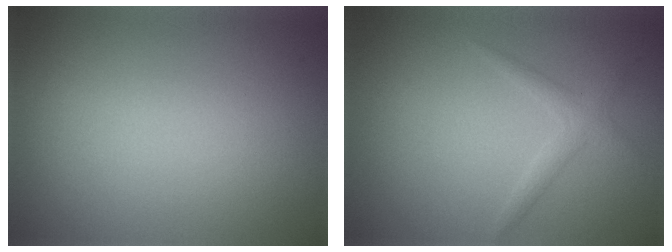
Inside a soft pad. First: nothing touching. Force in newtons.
{"total": 1.5, "press": 1.5, "slide": 0.1}